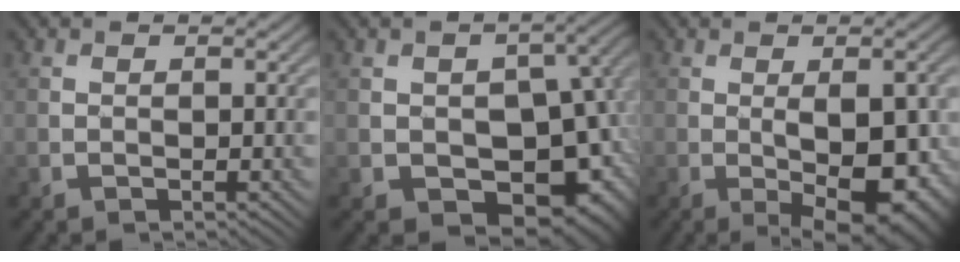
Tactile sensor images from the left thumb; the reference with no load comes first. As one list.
[{"total": 13.4, "force": [-3.5, 9.2, 9.1], "torque": [-0.099, 0.001, -0.040]}, {"total": 10.9, "force": [-2.2, 4.5, 9.6], "torque": [-0.119, -0.018, -0.013]}]